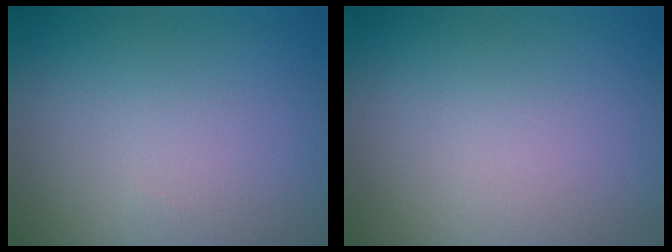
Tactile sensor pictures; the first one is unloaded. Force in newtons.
{"total": 0.0}